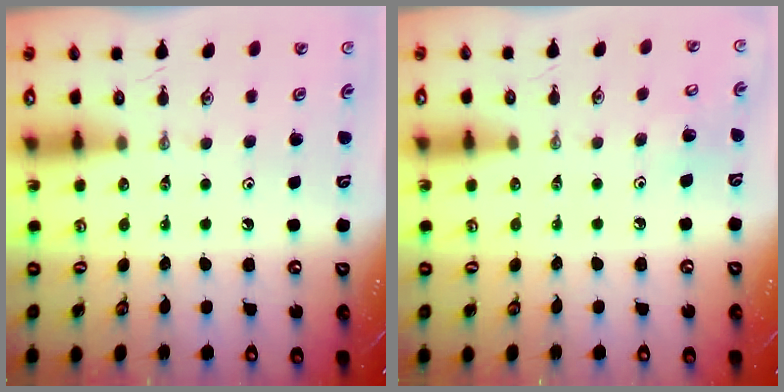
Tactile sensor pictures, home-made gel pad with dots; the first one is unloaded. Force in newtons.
{"total": 6.0, "press": 6.0, "slide": 0.5}